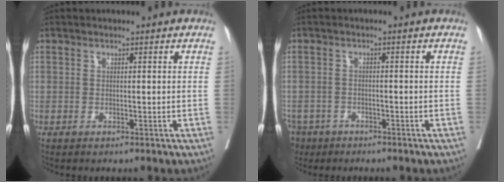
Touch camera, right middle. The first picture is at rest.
{"total": 6.1, "force": [-4.6, 4.0, 1.0], "torque": [-0.028, -0.003, -0.079]}